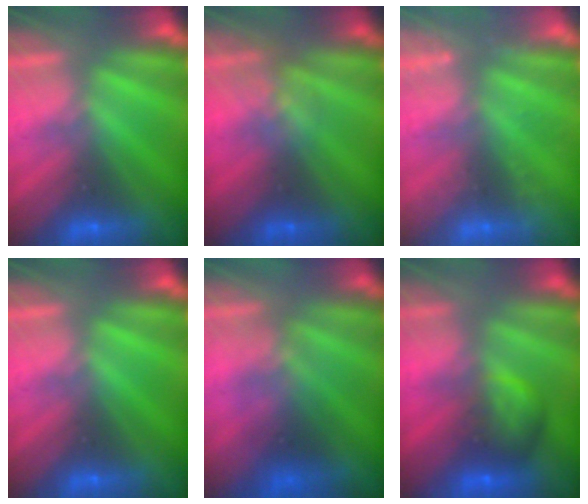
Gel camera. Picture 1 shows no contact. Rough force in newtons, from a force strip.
{"total": 2.6}
{"total": 2.4}
{"total": 0.0}
{"total": 1.5}
{"total": 5.5}